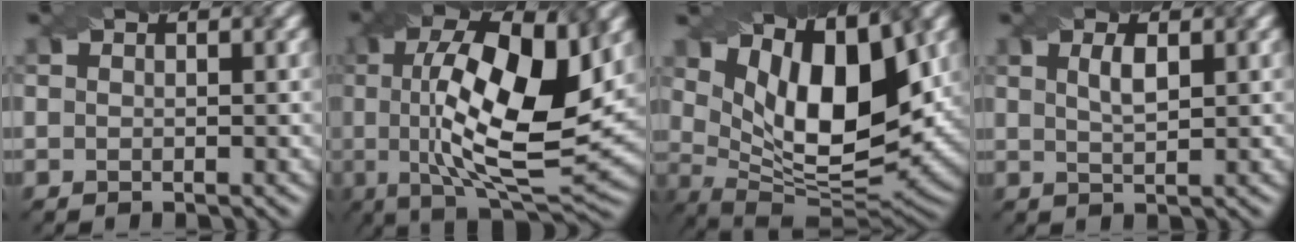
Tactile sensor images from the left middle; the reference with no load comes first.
{"total": 13.9, "force": [1.6, 5.0, 12.8], "torque": [-0.208, -0.001, 0.027]}
{"total": 12.4, "force": [4.3, 5.5, 10.2], "torque": [-0.161, -0.007, 0.077]}
{"total": 1.8, "force": [0.6, 0.5, 1.6], "torque": [-0.030, 0.003, 0.015]}